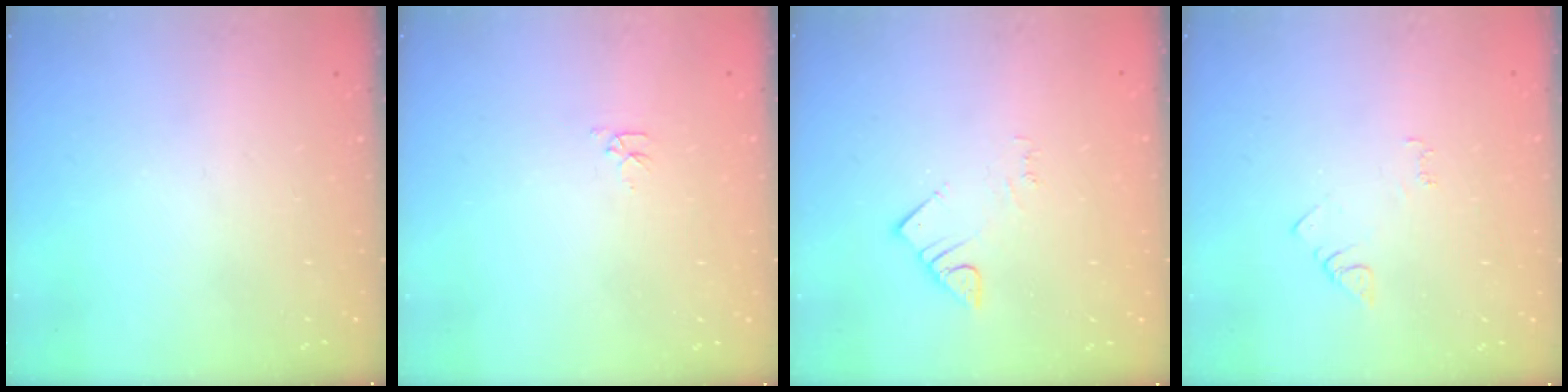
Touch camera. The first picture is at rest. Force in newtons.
{"total": 2.8, "press": 2.7, "slide": 0.4}
{"total": 2.8, "press": 2.8, "slide": 0.2}
{"total": 3.2, "press": 3.2, "slide": 0.4}